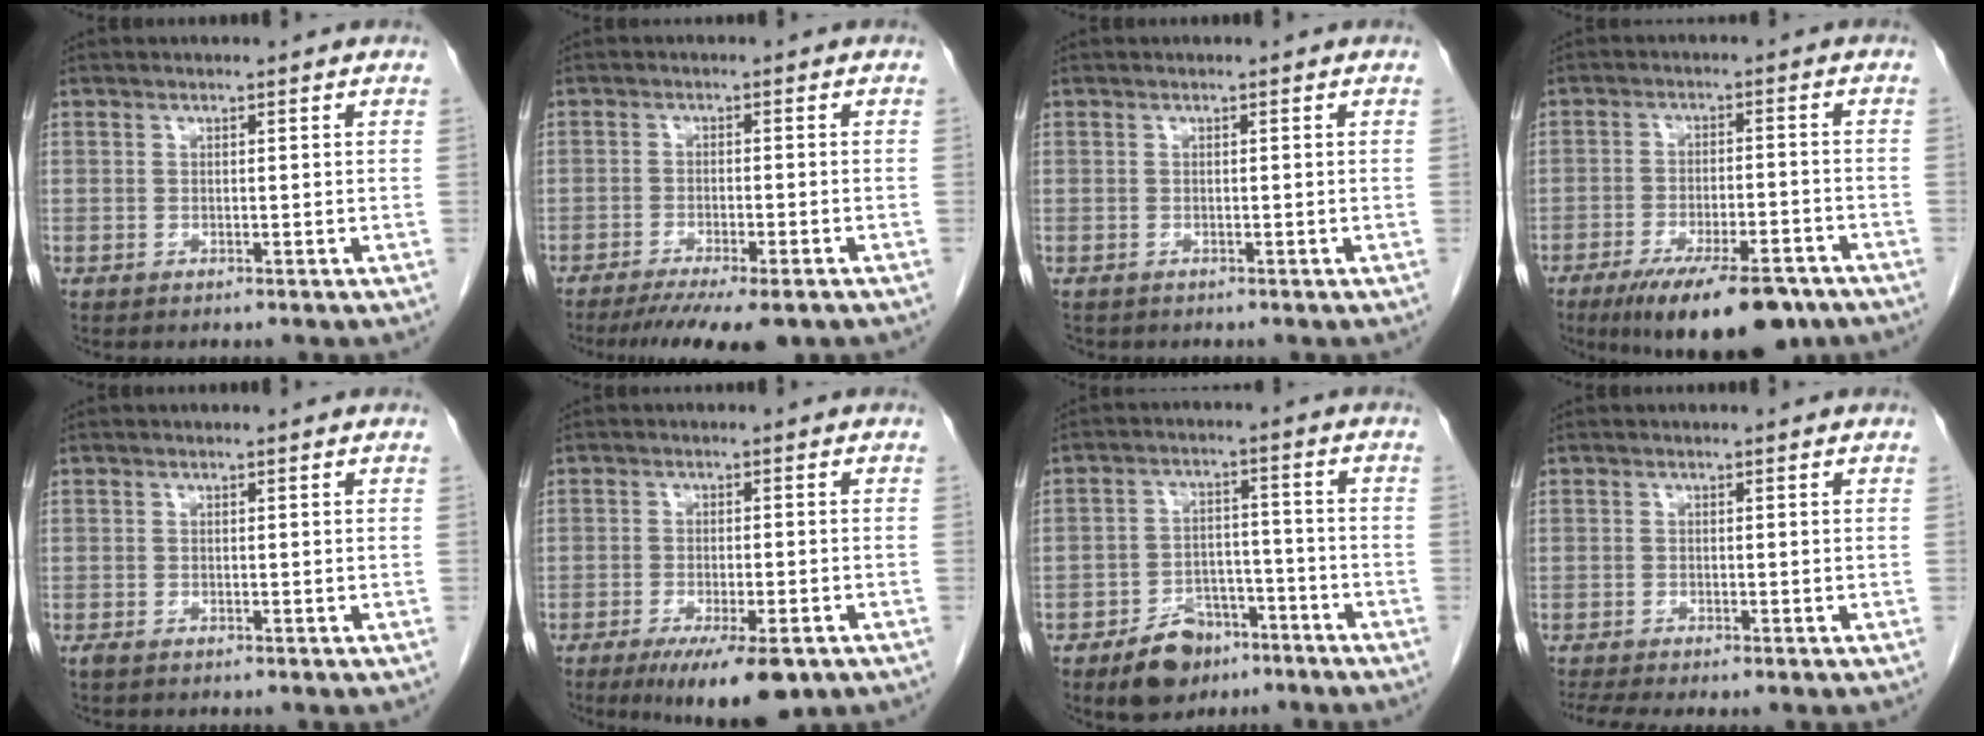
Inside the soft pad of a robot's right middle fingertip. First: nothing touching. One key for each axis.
{"total": 10.1, "fx": -7.8, "fy": 1.5, "fz": 6.2, "tx": -0.085, "ty": -0.018, "tz": -0.115}
{"total": 0.6, "fx": -0.5, "fy": 0.3, "fz": 0.0, "tx": -0.010, "ty": 0.001, "tz": -0.009}
{"total": 14.6, "fx": -10.6, "fy": 3.7, "fz": 9.2, "tx": -0.124, "ty": -0.014, "tz": -0.162}
{"total": 0.6, "fx": -0.4, "fy": 0.2, "fz": 0.3, "tx": -0.008, "ty": -0.002, "tz": -0.007}
{"total": 9.7, "fx": -6.1, "fy": 2.1, "fz": 7.2, "tx": -0.107, "ty": -0.019, "tz": -0.091}
{"total": 8.1, "fx": -5.6, "fy": 4.7, "fz": 3.5, "tx": -0.063, "ty": 0.007, "tz": -0.088}
{"total": 3.5, "fx": -2.7, "fy": 0.4, "fz": 2.2, "tx": -0.036, "ty": -0.008, "tz": -0.047}